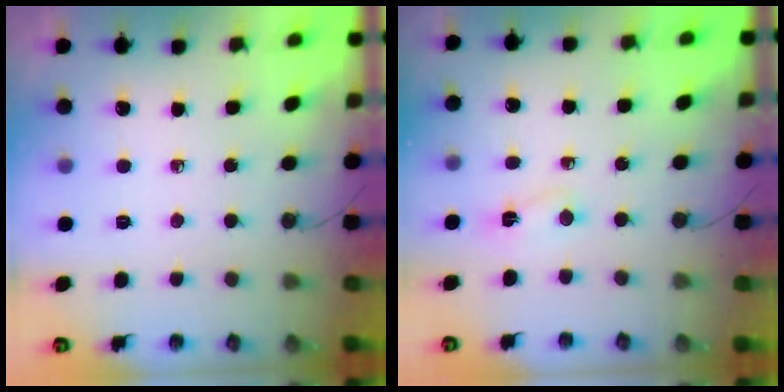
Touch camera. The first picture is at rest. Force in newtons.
{"total": 2.4, "press": 2.3, "slide": 0.7}